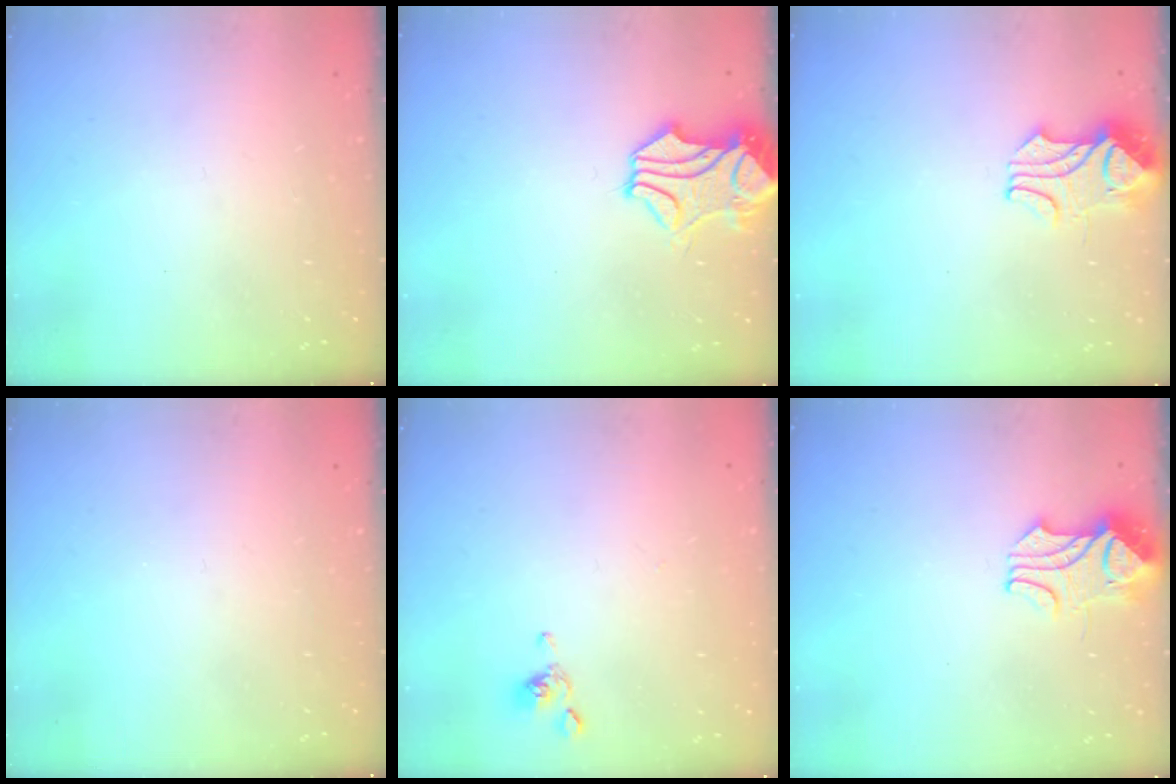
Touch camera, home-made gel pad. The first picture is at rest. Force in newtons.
{"total": 1.8, "press": 1.4, "slide": 1.2}
{"total": 2.2, "press": 2.1, "slide": 0.8}
{"total": 0.0}
{"total": 2.2, "press": 2.2, "slide": 0.2}
{"total": 2.0, "press": 1.9, "slide": 0.8}